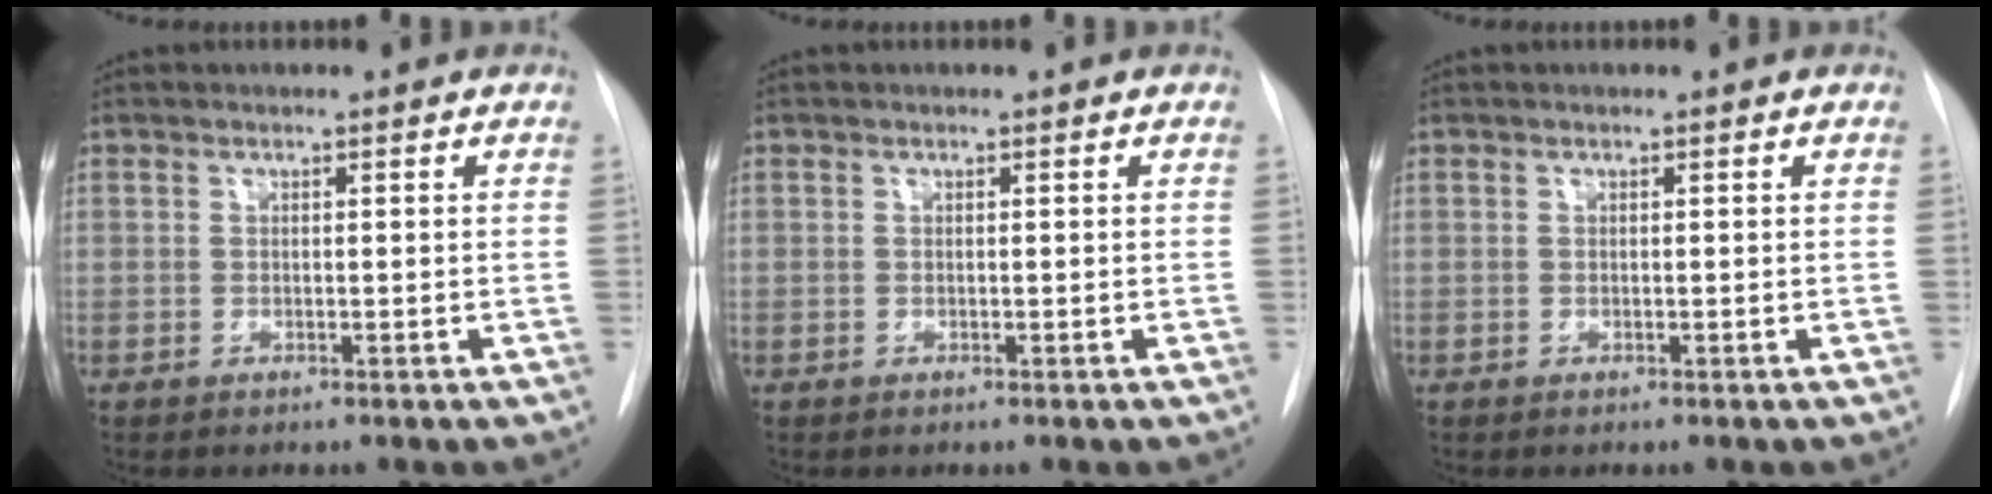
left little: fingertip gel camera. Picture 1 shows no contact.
{"total": 0.0}
{"total": 0.0}